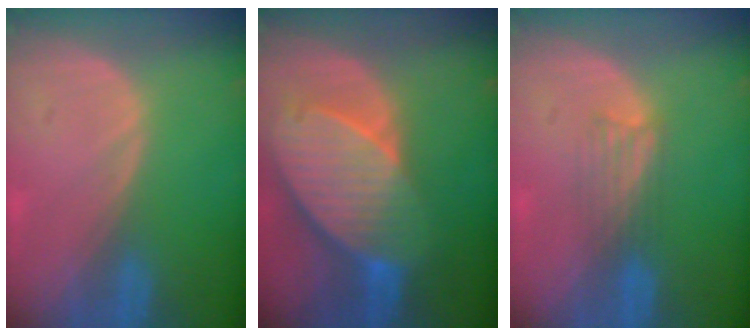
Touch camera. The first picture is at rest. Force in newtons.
{"total": 10.4, "press": 9.1, "slide": 5.0}
{"total": 3.0, "press": 2.8, "slide": 1.3}